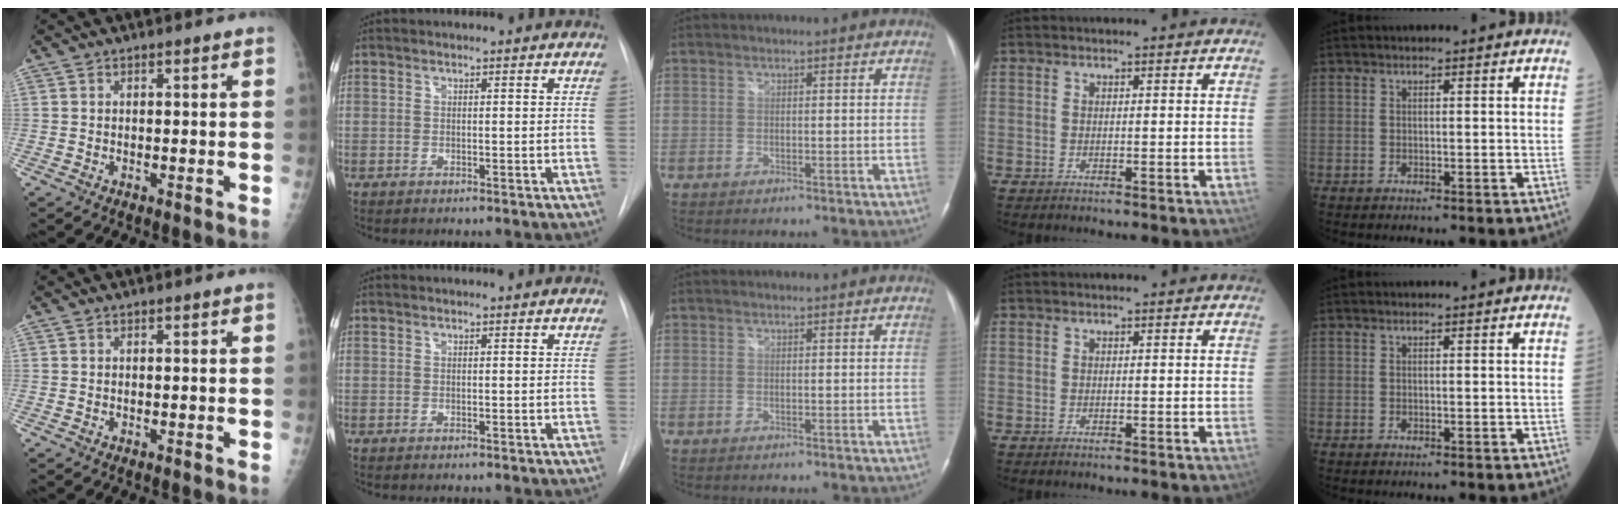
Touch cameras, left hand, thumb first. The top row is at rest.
{}